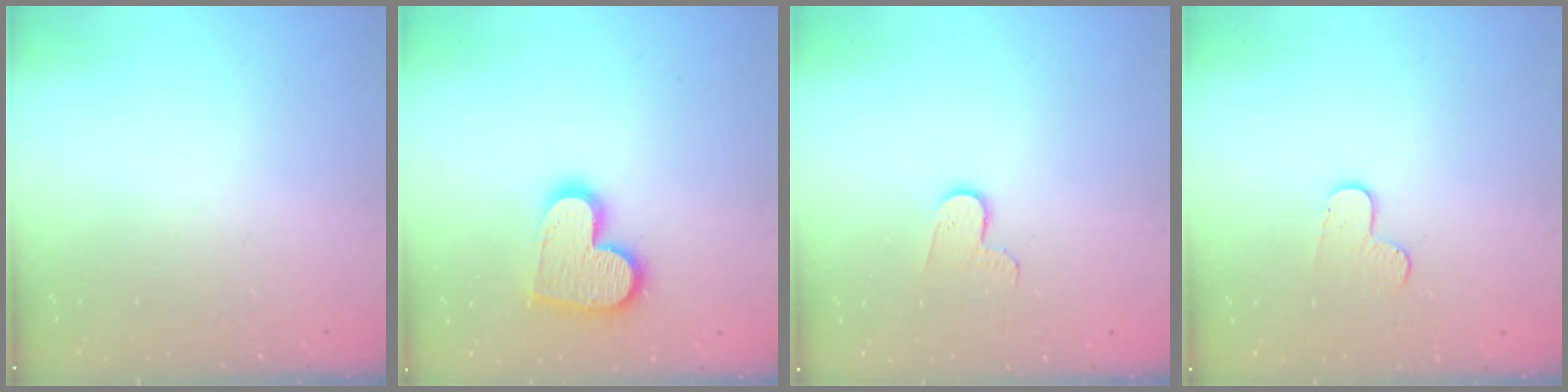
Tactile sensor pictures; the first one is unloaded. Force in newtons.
{"total": 13.7, "press": 13.7, "slide": 0.8}
{"total": 5.8, "press": 5.8, "slide": 0.5}
{"total": 7.1, "press": 7.1, "slide": 0.6}